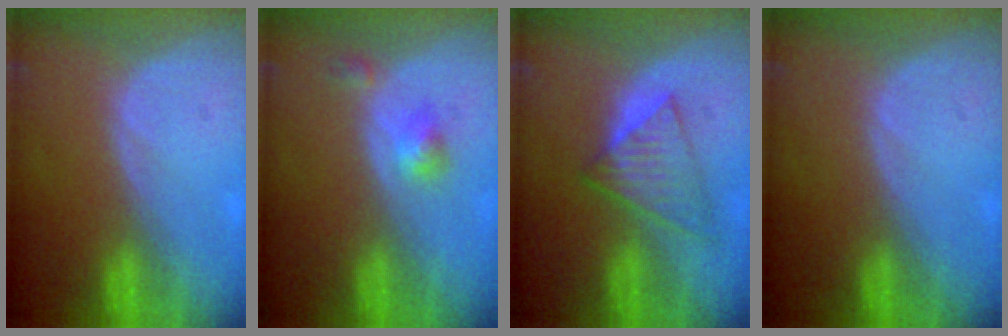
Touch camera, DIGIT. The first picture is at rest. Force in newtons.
{"total": 3.0, "press": 2.8, "slide": 1.2}
{"total": 6.1, "press": 6.1, "slide": 0.3}
{"total": 0.0}